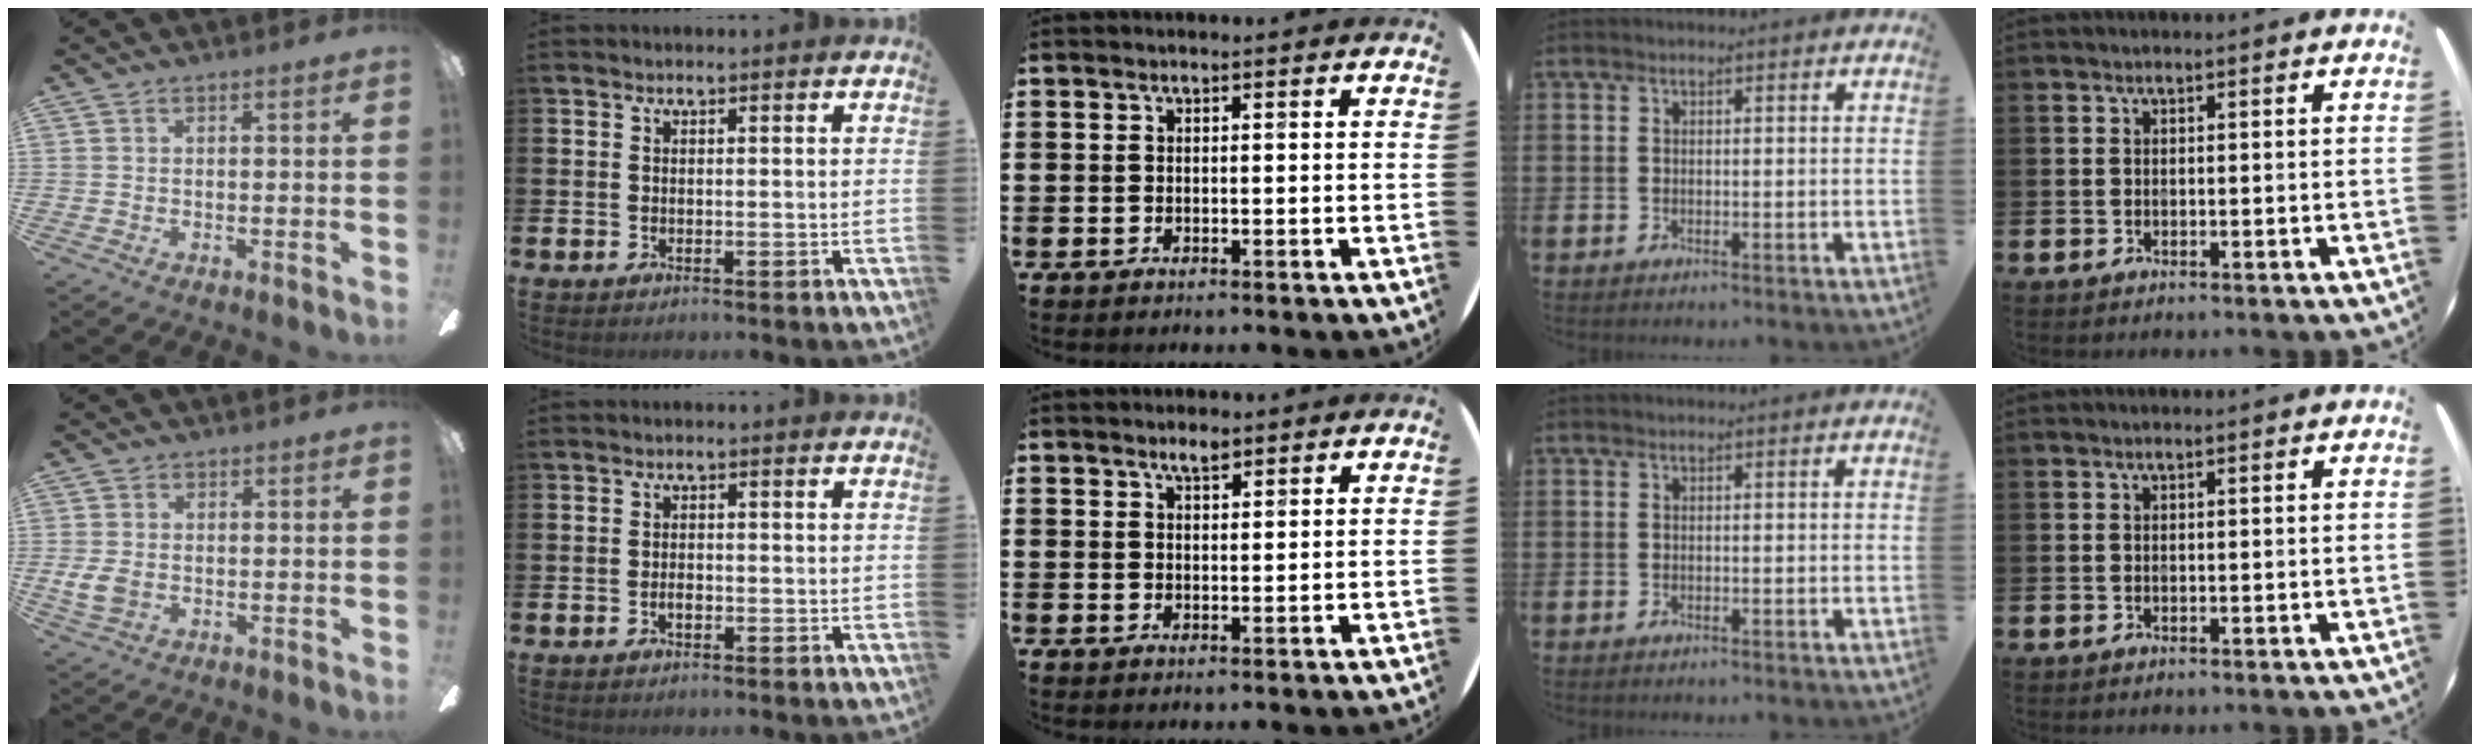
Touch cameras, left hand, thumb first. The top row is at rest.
{"thumb": {"total": 4.9, "force": [-0.5, 3.6, 3.3], "torque": [-0.082, 0.000, -0.011]}, "index": {"total": 1.3, "force": [-0.5, 0.7, 1.0], "torque": [-0.019, 0.001, -0.011]}, "middle": {"total": 2.1, "force": [1.9, 0.7, 0.8], "torque": [-0.017, 0.004, 0.034]}}